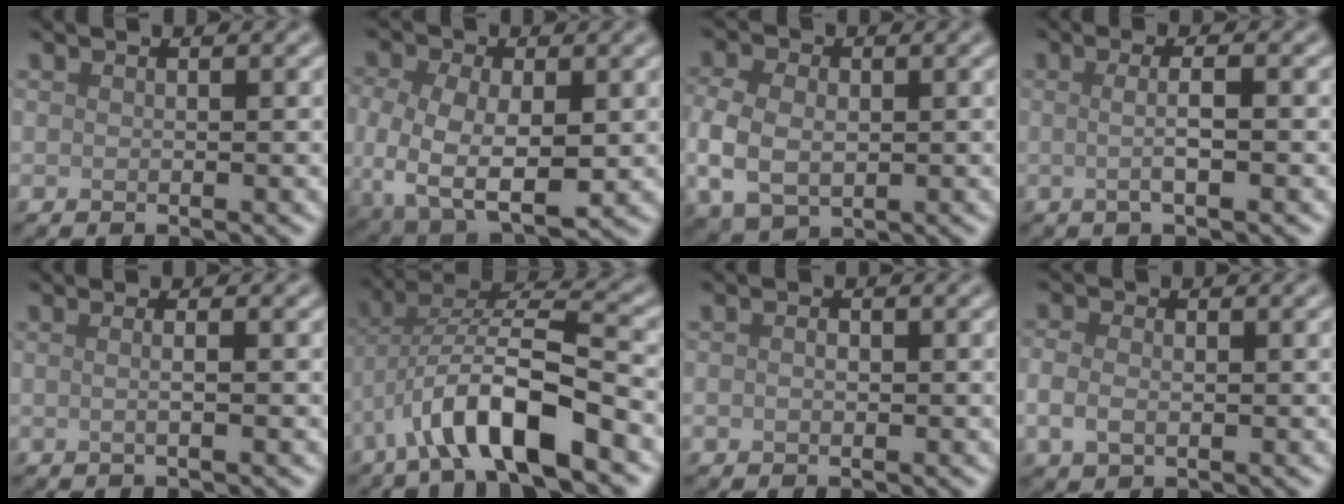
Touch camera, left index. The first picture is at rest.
{"total": 7.7, "force": [-0.9, 4.7, 6.1], "torque": [-0.132, -0.022, -0.006]}
{"total": 5.9, "force": [-0.6, 4.2, 4.1], "torque": [-0.097, -0.006, -0.014]}
{"total": 2.7, "force": [-0.1, 0.7, 2.7], "torque": [-0.043, -0.002, -0.006]}
{"total": 2.5, "force": [0.5, 1.3, 2.1], "torque": [-0.006, 0.002, -0.022]}
{"total": 8.8, "force": [-4.0, 2.4, 7.5], "torque": [-0.126, 0.014, -0.074]}
{"total": 1.0, "force": [0.0, 0.7, 0.7], "torque": [-0.012, -0.002, -0.004]}
{"total": 2.4, "force": [-0.5, 1.6, 1.6], "torque": [-0.037, -0.002, -0.013]}